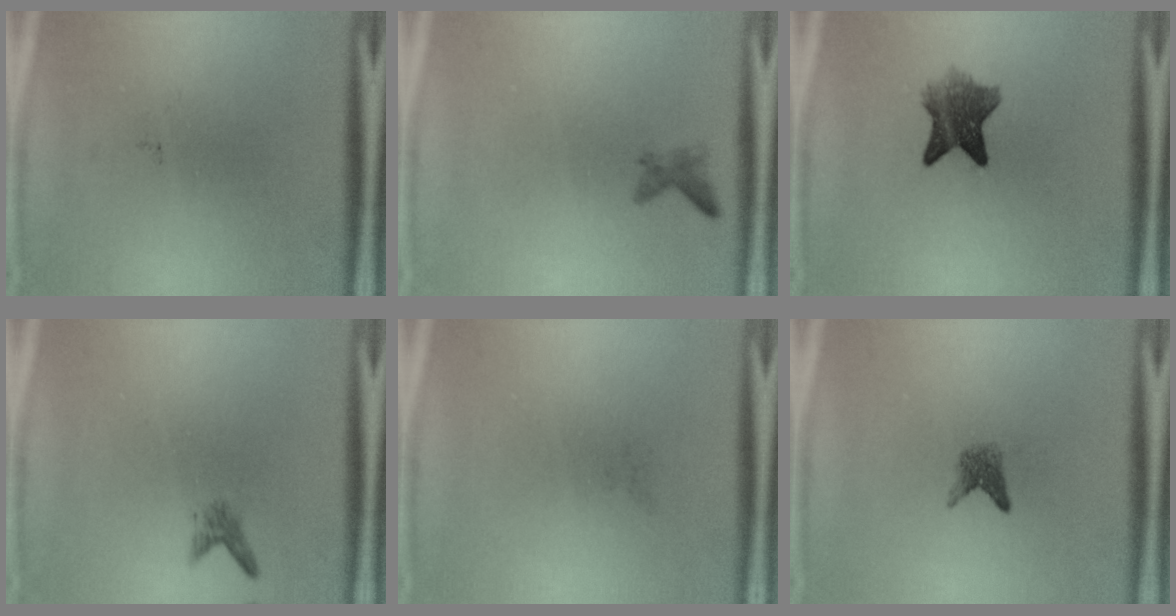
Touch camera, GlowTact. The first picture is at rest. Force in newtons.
{"total": 1.1}
{"total": 6.5}
{"total": 1.1}
{"total": 0.0}
{"total": 1.8}